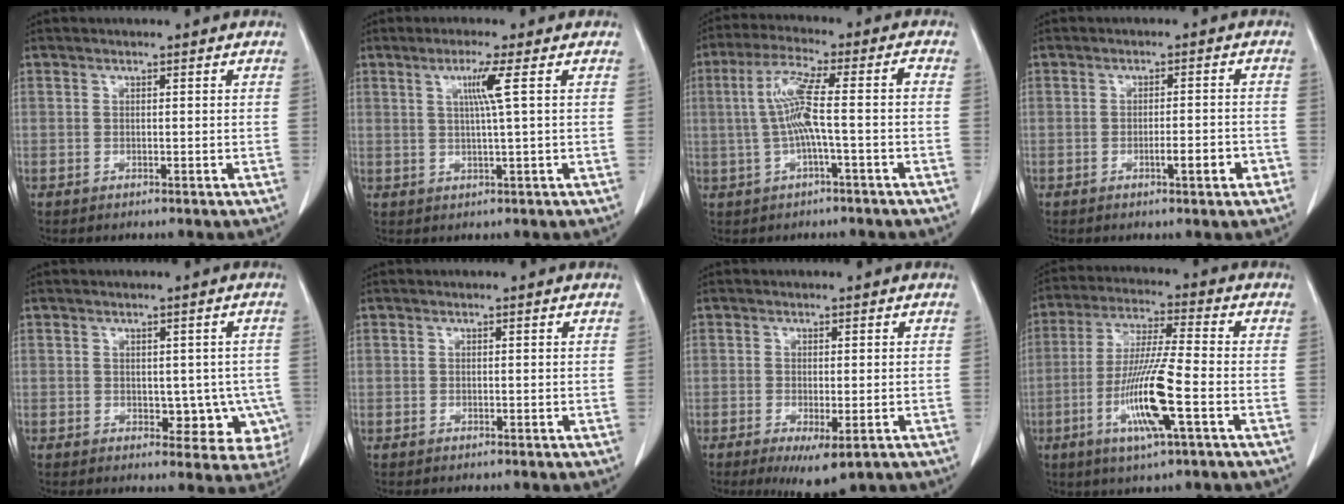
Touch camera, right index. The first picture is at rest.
{"total": 4.0, "force": [1.2, -1.1, 3.7], "torque": [-0.073, -0.002, 0.024]}
{"total": 8.1, "force": [-0.7, 0.4, 8.1], "torque": [-0.162, 0.029, -0.011]}
{"total": 3.8, "force": [-1.7, 0.6, 3.3], "torque": [-0.048, 0.001, -0.023]}
{"total": 7.8, "force": [-1.5, 5.1, 5.8], "torque": [-0.040, 0.008, -0.009]}
{"total": 0.0}
{"total": 5.2, "force": [-2.8, 1.3, 4.2], "torque": [-0.058, -0.014, -0.036]}
{"total": 12.3, "force": [-4.0, 0.1, 11.6], "torque": [-0.232, -0.015, -0.077]}